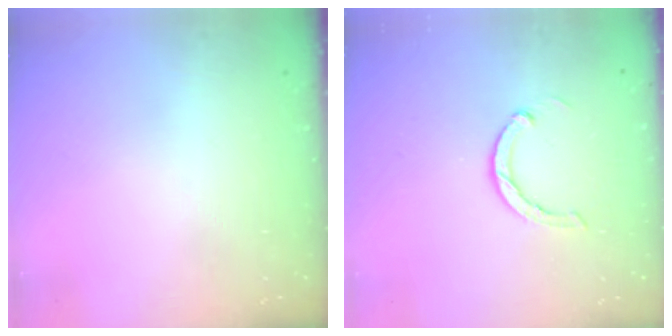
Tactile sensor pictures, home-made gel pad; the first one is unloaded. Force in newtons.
{"total": 3.0, "press": 3.0, "slide": 0.1}